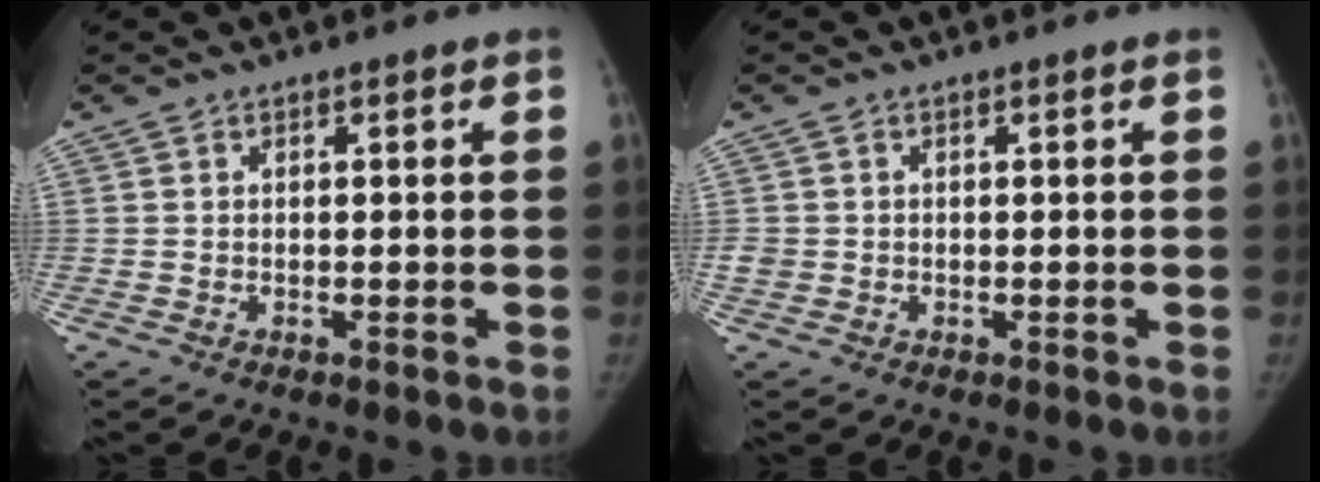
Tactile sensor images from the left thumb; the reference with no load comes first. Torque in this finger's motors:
{"motor_torque": [0.13, 0.12, 0.36, -0.15, 0.07]}